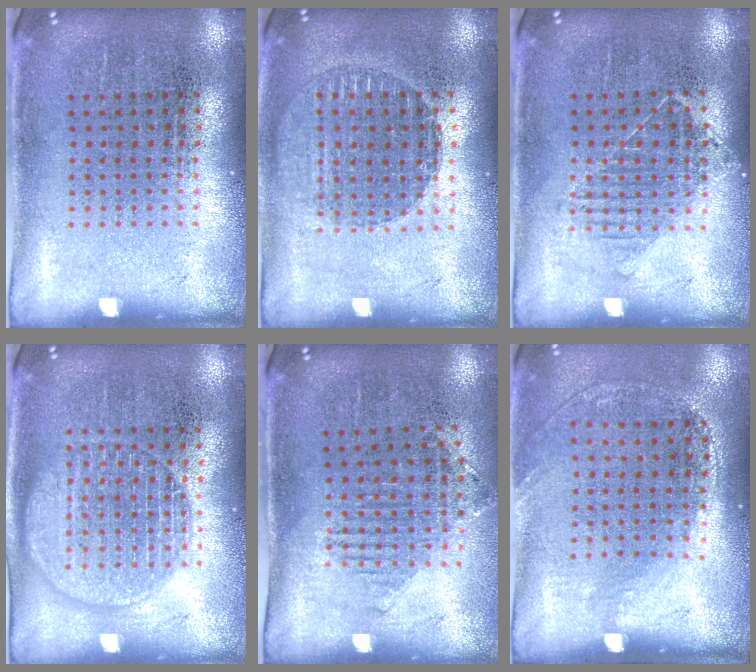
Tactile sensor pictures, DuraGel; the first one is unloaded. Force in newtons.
{"total": 1.4, "press": 1.2, "slide": 0.6}
{"total": 1.1, "press": 0.9, "slide": 0.6}
{"total": 1.7, "press": 1.7, "slide": 0.1}
{"total": 1.1, "press": 0.9, "slide": 0.5}
{"total": 1.4, "press": 1.0, "slide": 1.0}